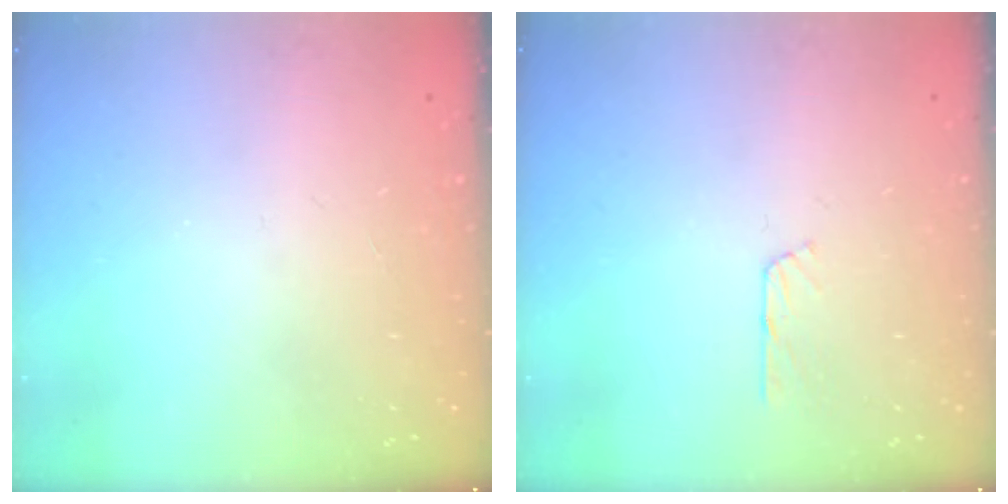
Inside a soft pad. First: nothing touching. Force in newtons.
{"total": 2.7, "press": 2.7, "slide": 0.3}